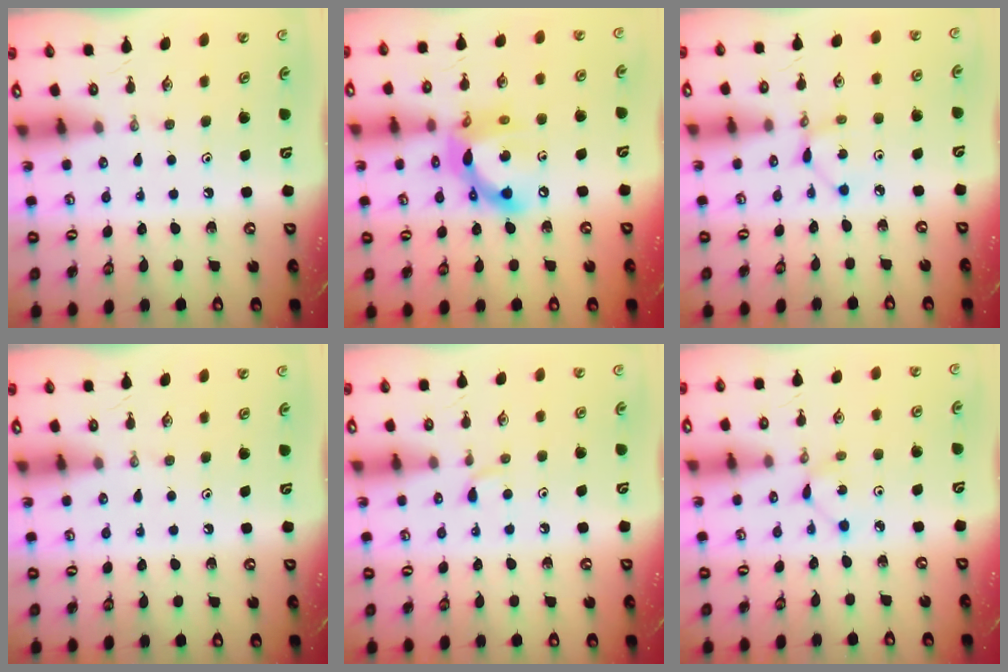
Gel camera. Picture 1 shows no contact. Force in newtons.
{"total": 13.5, "press": 13.5, "slide": 1.1}
{"total": 2.7, "press": 2.7, "slide": 0.1}
{"total": 0.0}
{"total": 4.3, "press": 4.3, "slide": 0.6}
{"total": 2.2, "press": 2.2, "slide": 0.3}